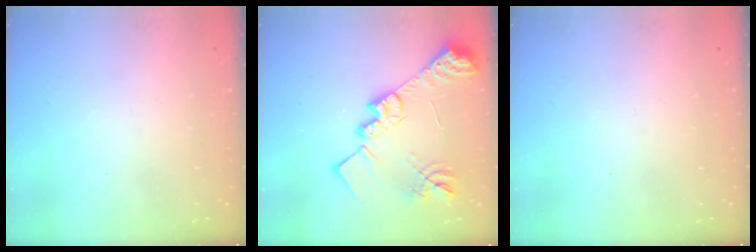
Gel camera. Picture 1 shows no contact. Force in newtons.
{"total": 20.6, "press": 20.6, "slide": 1.8}
{"total": 0.0}